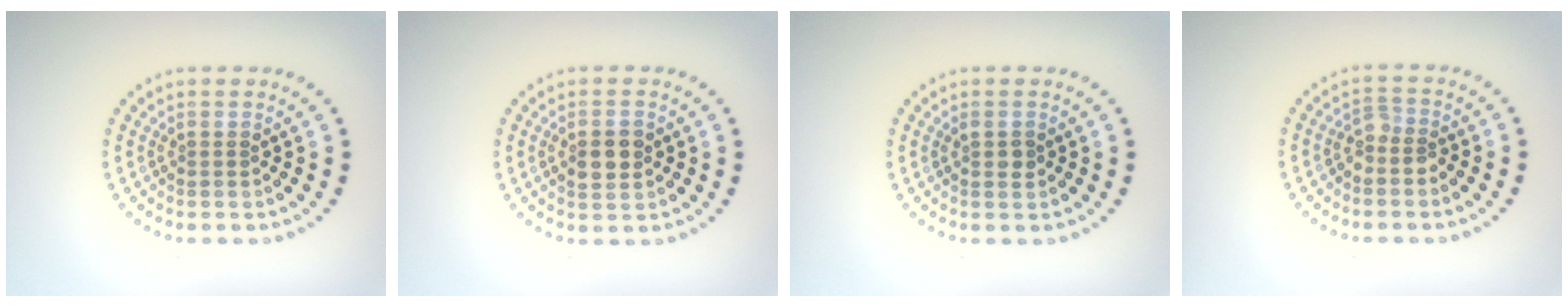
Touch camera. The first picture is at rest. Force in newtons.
{"total": 2.7, "press": 2.7, "slide": 0.0}
{"total": 1.1, "press": 1.0, "slide": 0.3}
{"total": 1.6, "press": 1.3, "slide": 1.0}